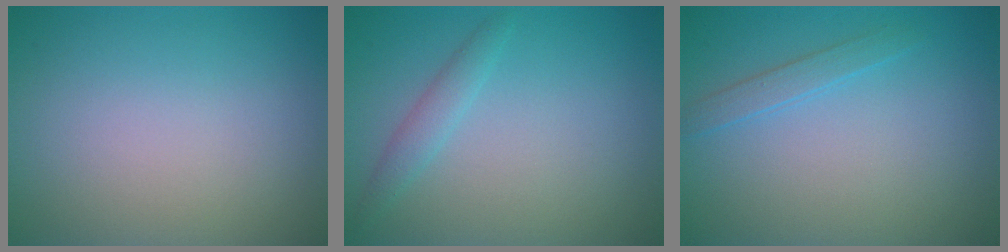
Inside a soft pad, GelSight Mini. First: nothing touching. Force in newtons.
{"total": 1.5, "press": 1.5, "slide": 0.0}
{"total": 1.3, "press": 1.3, "slide": 0.1}